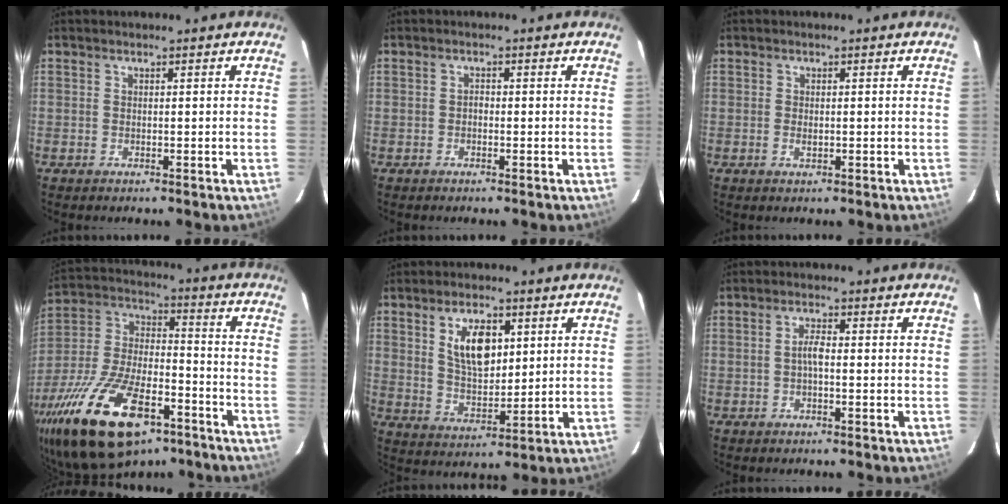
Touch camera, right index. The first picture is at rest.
{"total": 0.7, "force": [-0.4, 0.5, 0.3], "torque": [-0.003, 0.003, -0.009]}
{"total": 1.2, "force": [-0.2, 0.7, 1.0], "torque": [-0.016, 0.001, -0.003]}
{"total": 27.2, "force": [-15.8, 12.0, 18.5], "torque": [-0.378, -0.023, -0.261]}
{"total": 9.3, "force": [3.3, 4.7, 7.4], "torque": [-0.133, 0.005, 0.068]}
{"total": 2.0, "force": [-0.4, 0.5, 1.9], "torque": [-0.037, 0.007, -0.010]}